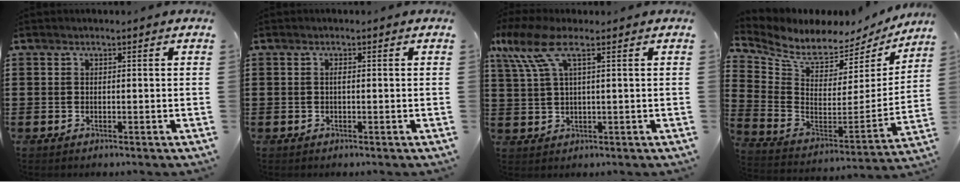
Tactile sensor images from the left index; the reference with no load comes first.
{"total": 0.6, "force": [0.0, 0.1, 0.6], "torque": [-0.011, -0.001, 0.001]}
{"total": 7.2, "force": [2.9, 2.1, 6.2], "torque": [-0.149, 0.002, 0.048]}
{"total": 5.5, "force": [4.9, 1.7, 1.5], "torque": [-0.067, -0.054, 0.084]}